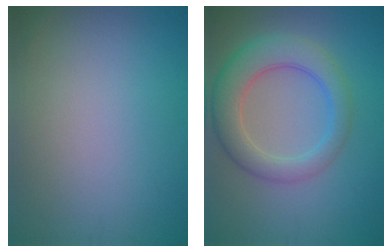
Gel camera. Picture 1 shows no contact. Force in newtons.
{"total": 5.7, "press": 5.7, "slide": 0.1}